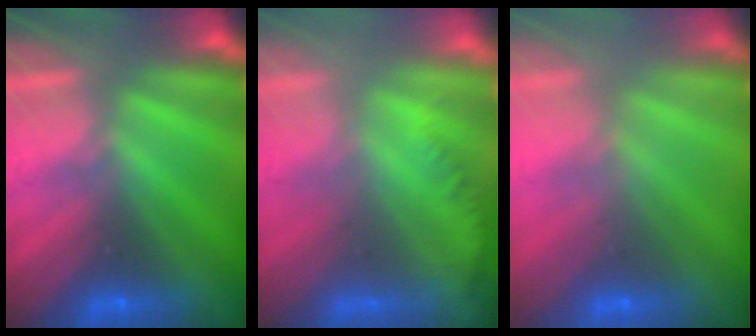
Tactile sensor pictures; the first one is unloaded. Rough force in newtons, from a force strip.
{"total": 1.3}
{"total": 3.1}